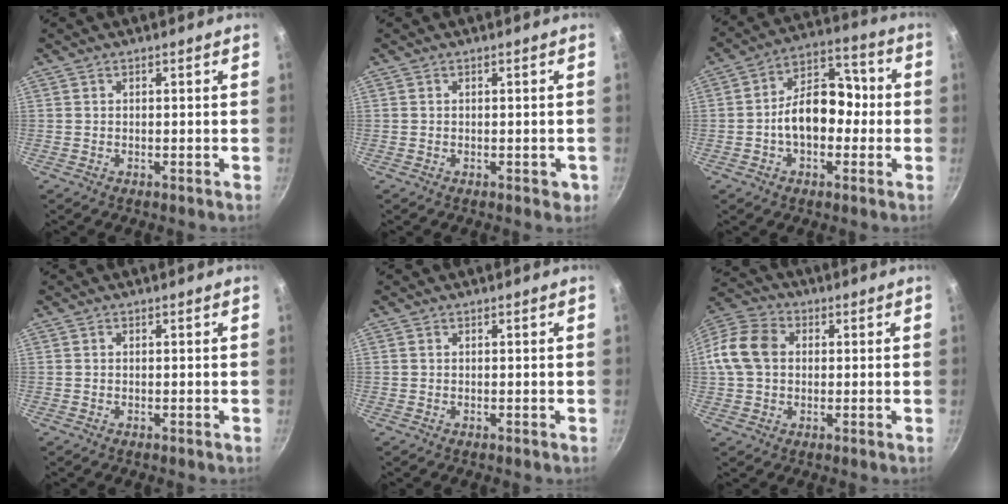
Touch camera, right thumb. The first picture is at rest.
{"total": 1.9, "force": [-0.5, 1.2, 1.4], "torque": [-0.011, 0.002, -0.005]}
{"total": 13.4, "force": [-1.6, 9.0, 9.7], "torque": [-0.105, 0.051, -0.041]}
{"total": 0.0}
{"total": 0.0}
{"total": 11.1, "force": [0.9, 8.5, 7.0], "torque": [-0.119, 0.021, 0.000]}